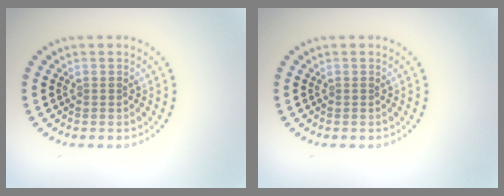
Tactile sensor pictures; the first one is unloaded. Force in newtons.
{"total": 0.0}